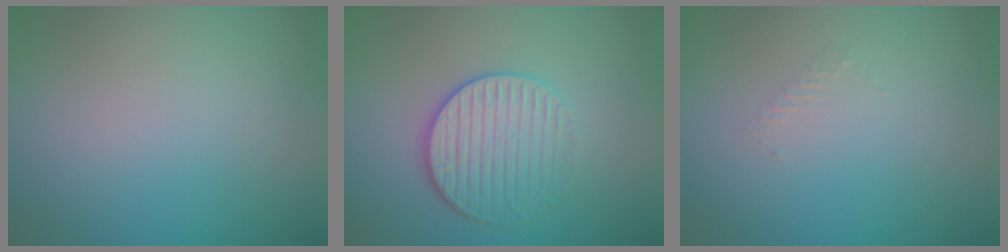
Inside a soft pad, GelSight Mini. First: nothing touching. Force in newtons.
{"total": 3.4, "press": 3.2, "slide": 1.2}
{"total": 0.8, "press": 0.8, "slide": 0.3}